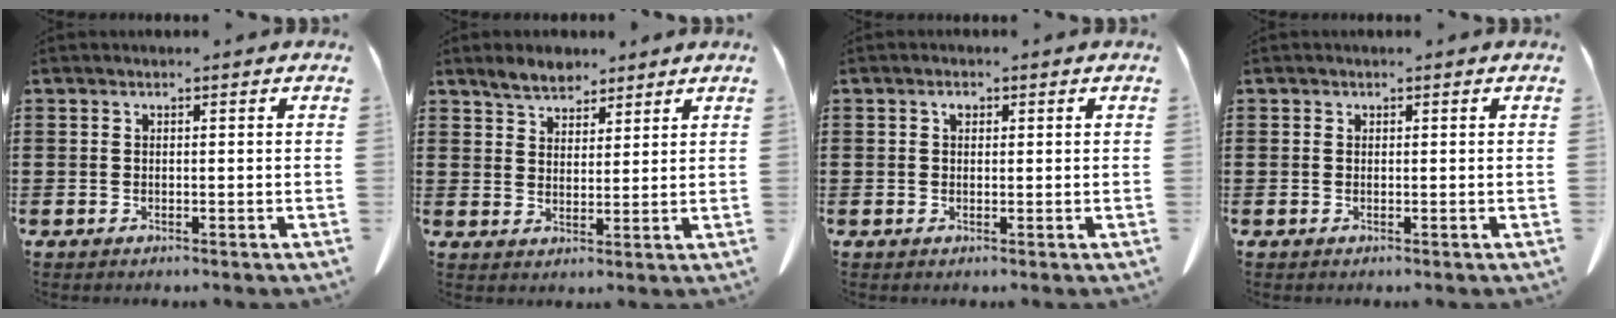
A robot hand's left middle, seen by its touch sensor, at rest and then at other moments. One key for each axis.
{"total": 4.5, "fx": 3.9, "fy": 2.0, "fz": 1.0, "tx": -0.033, "ty": 0.000, "tz": 0.074}
{"total": 1.2, "fx": 0.5, "fy": 0.8, "fz": 0.9, "tx": -0.011, "ty": 0.003, "tz": 0.006}
{"total": 0.0}